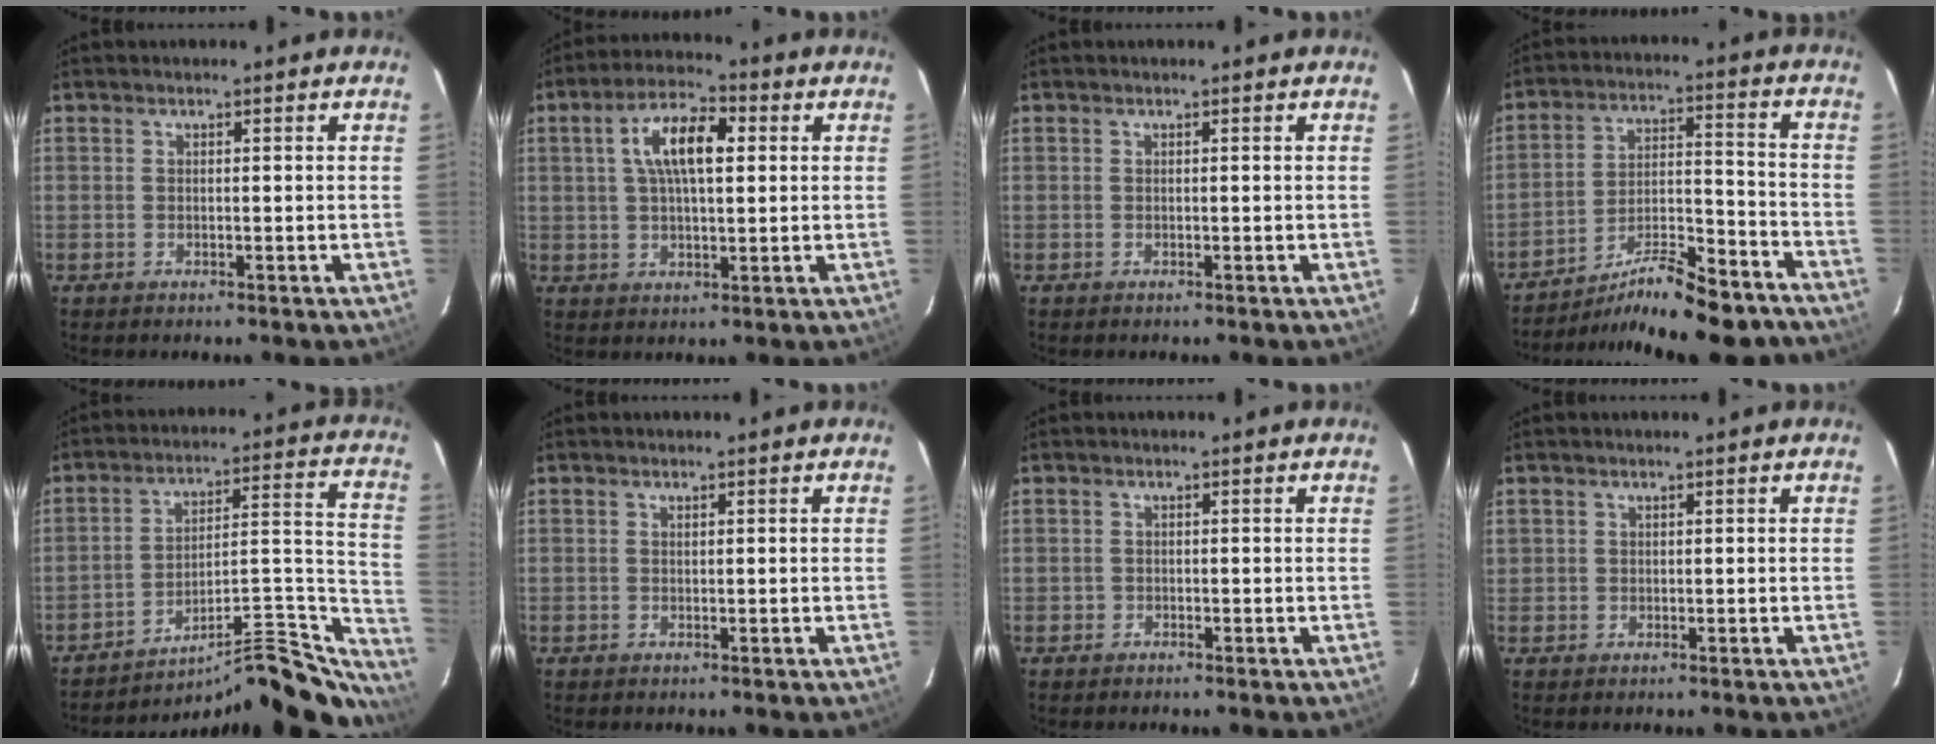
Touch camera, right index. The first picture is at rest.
{"total": 9.7, "force": [2.3, 3.9, 8.6], "torque": [-0.156, 0.023, 0.038]}
{"total": 0.0}
{"total": 18.8, "force": [-16.2, 4.1, 8.6], "torque": [-0.145, 0.001, -0.236]}
{"total": 23.9, "force": [-21.8, 4.4, 9.0], "torque": [-0.084, 0.030, -0.307]}
{"total": 0.0}
{"total": 0.9, "force": [-0.6, 0.7, -0.2], "torque": [0.000, 0.003, -0.009]}
{"total": 0.6, "force": [0.1, 0.6, 0.0], "torque": [0.004, 0.005, 0.002]}